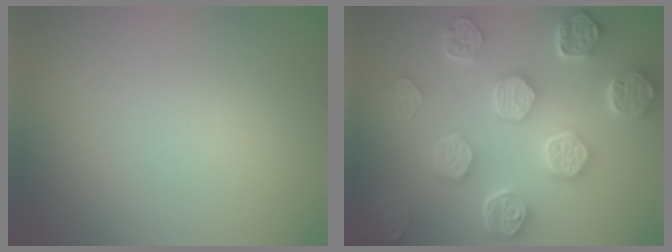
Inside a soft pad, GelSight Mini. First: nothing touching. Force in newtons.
{"total": 8.2, "press": 6.4, "slide": 5.1}